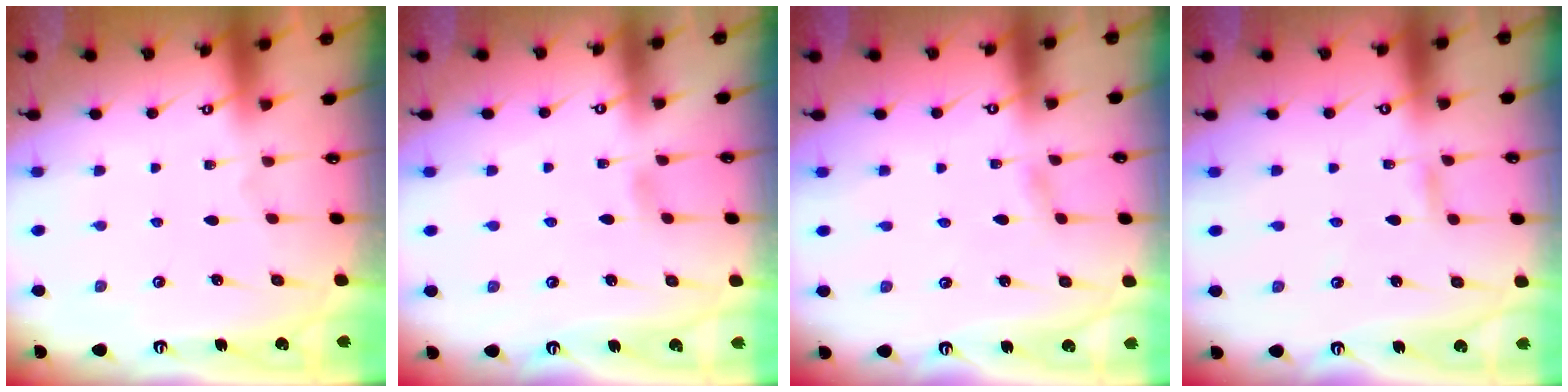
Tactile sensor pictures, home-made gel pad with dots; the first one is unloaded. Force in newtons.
{"total": 3.3, "press": 3.3, "slide": 0.3}
{"total": 1.5, "press": 1.5, "slide": 0.2}
{"total": 2.9, "press": 2.9, "slide": 0.1}